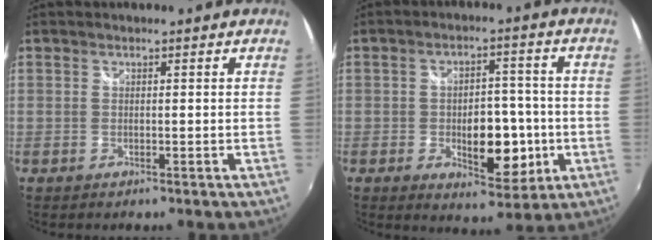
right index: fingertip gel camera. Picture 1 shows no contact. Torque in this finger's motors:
{"motor_torque": [0.73, -0.57, 0.51, 0.09]}